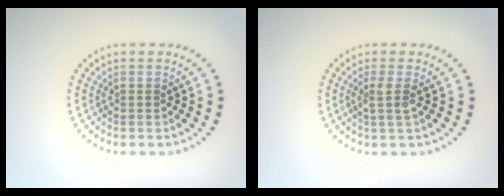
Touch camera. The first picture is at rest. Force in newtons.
{"total": 1.8, "press": 1.3, "slide": 1.2}